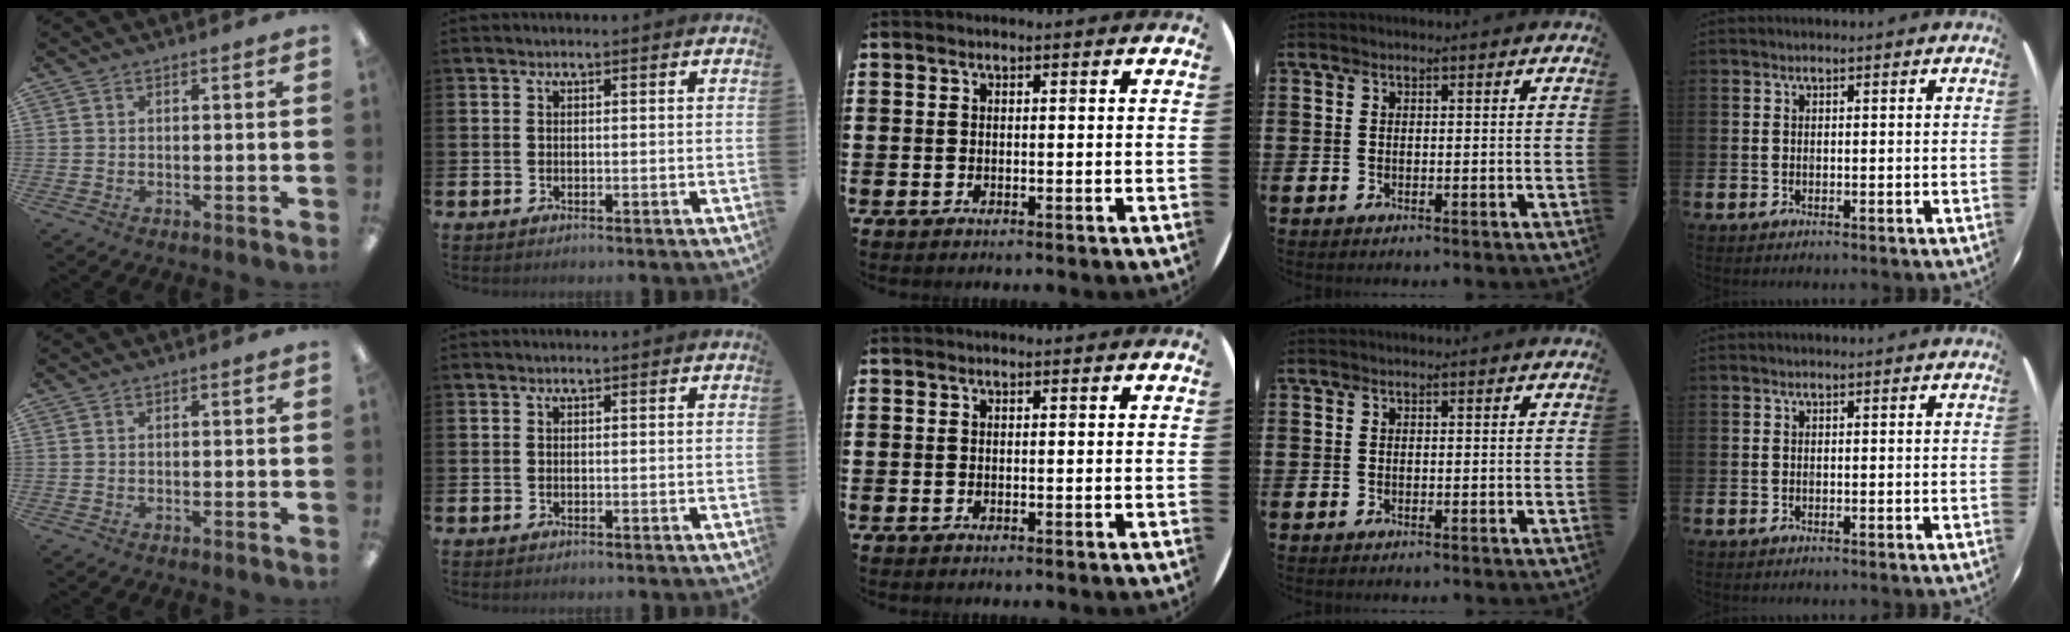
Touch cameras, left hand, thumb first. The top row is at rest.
{}